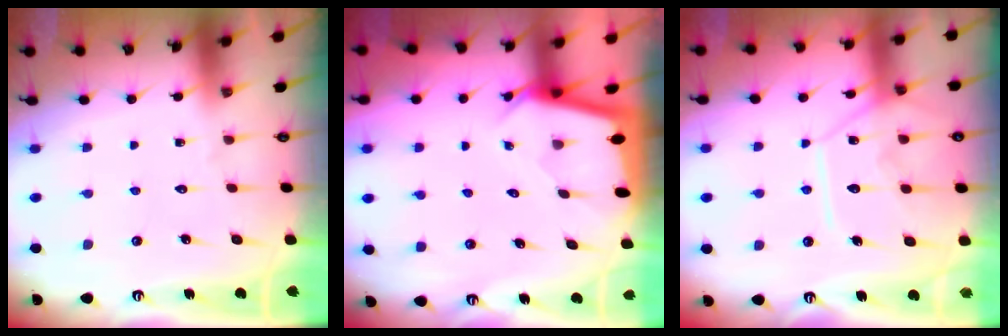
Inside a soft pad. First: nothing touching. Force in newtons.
{"total": 2.3, "press": 2.3, "slide": 0.2}
{"total": 12.0, "press": 12.0, "slide": 0.9}